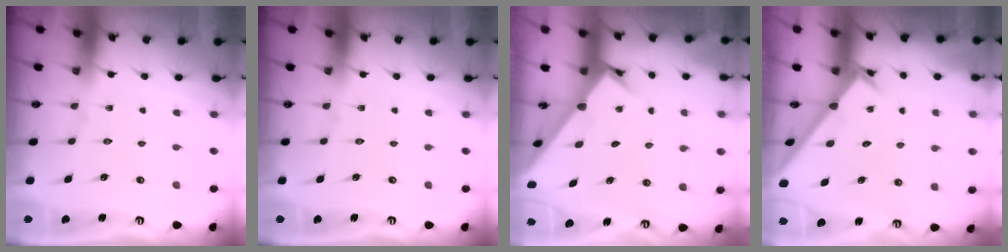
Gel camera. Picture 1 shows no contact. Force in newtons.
{"total": 0.0}
{"total": 2.6, "press": 2.6, "slide": 0.3}
{"total": 2.1, "press": 2.1, "slide": 0.2}